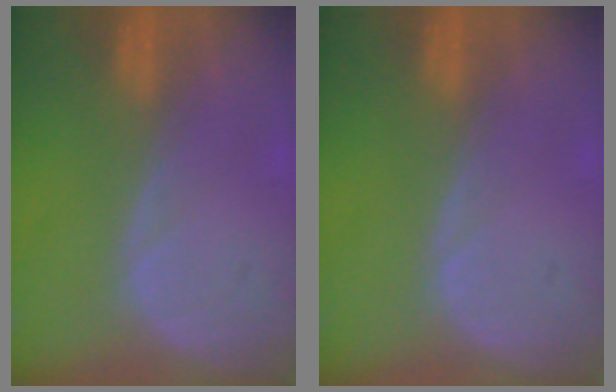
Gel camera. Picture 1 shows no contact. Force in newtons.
{"total": 0.0}